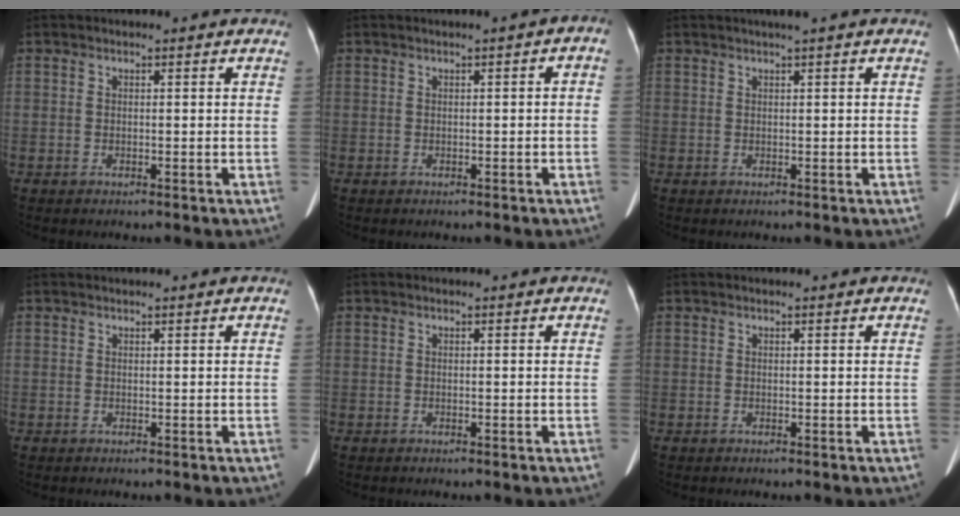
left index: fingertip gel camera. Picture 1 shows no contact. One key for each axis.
{"total": 1.4, "fx": -0.2, "fy": 0.6, "fz": 1.2, "tx": -0.010, "ty": 0.011, "tz": -0.004}
{"total": 1.2, "fx": 0.8, "fy": -0.3, "fz": 0.8, "tx": -0.015, "ty": 0.003, "tz": 0.018}
{"total": 0.7, "fx": 0.6, "fy": 0.2, "fz": 0.2, "tx": -0.007, "ty": 0.017, "tz": 0.012}
{"total": 0.0}
{"total": 0.8, "fx": 0.6, "fy": 0.2, "fz": 0.3, "tx": -0.006, "ty": 0.014, "tz": 0.003}